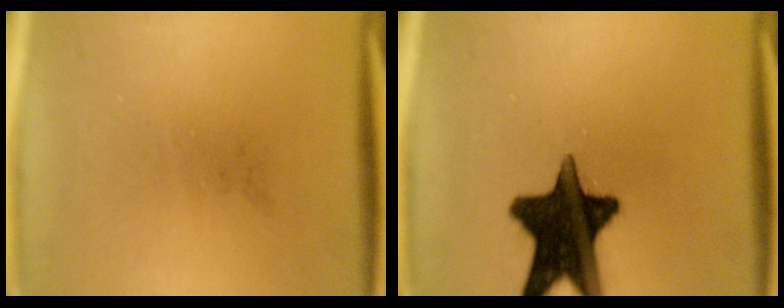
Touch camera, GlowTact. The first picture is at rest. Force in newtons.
{"total": 16.1}